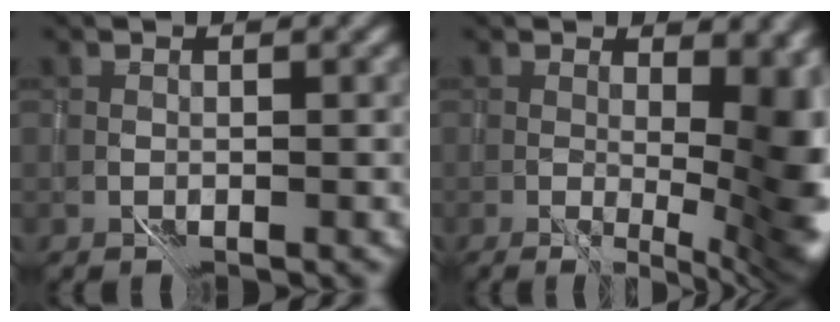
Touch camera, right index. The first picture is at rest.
{"total": 12.7, "force": [1.2, 4.7, 11.8], "torque": [-0.101, 0.012, 0.034]}